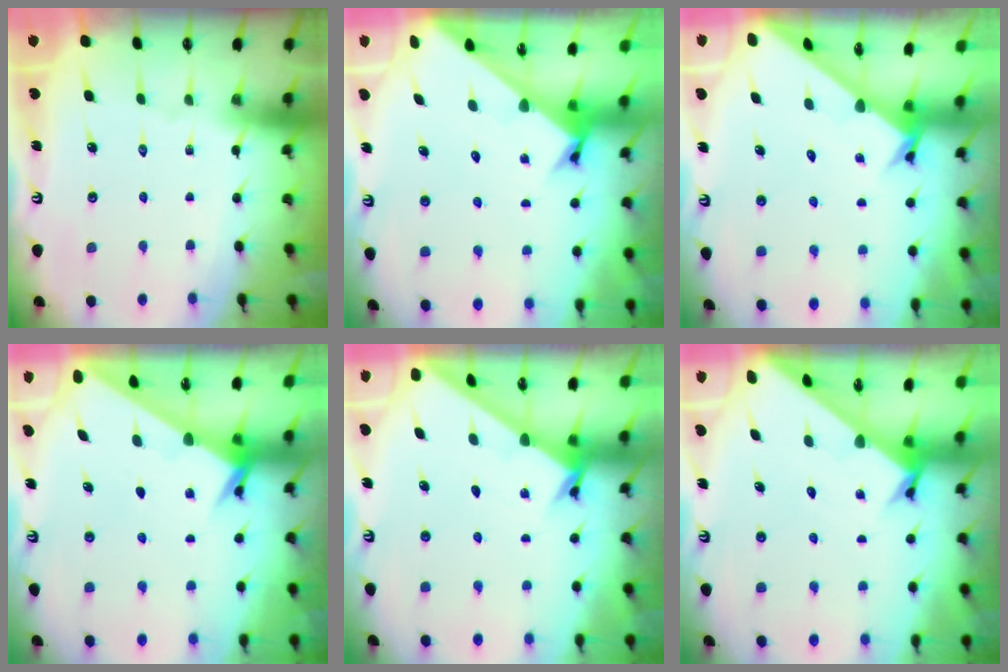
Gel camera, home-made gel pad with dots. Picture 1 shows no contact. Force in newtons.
{"total": 2.7, "press": 2.7, "slide": 0.3}
{"total": 2.4, "press": 2.4, "slide": 0.1}
{"total": 2.5, "press": 2.5, "slide": 0.2}
{"total": 2.2, "press": 2.2, "slide": 0.1}
{"total": 2.3, "press": 2.3, "slide": 0.2}